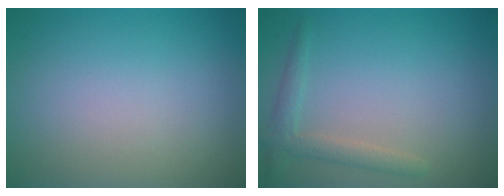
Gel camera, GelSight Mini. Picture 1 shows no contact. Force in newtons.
{"total": 2.0, "press": 2.0, "slide": 0.3}